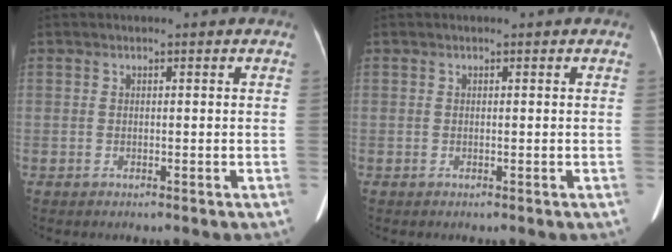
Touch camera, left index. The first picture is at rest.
{"total": 0.0}